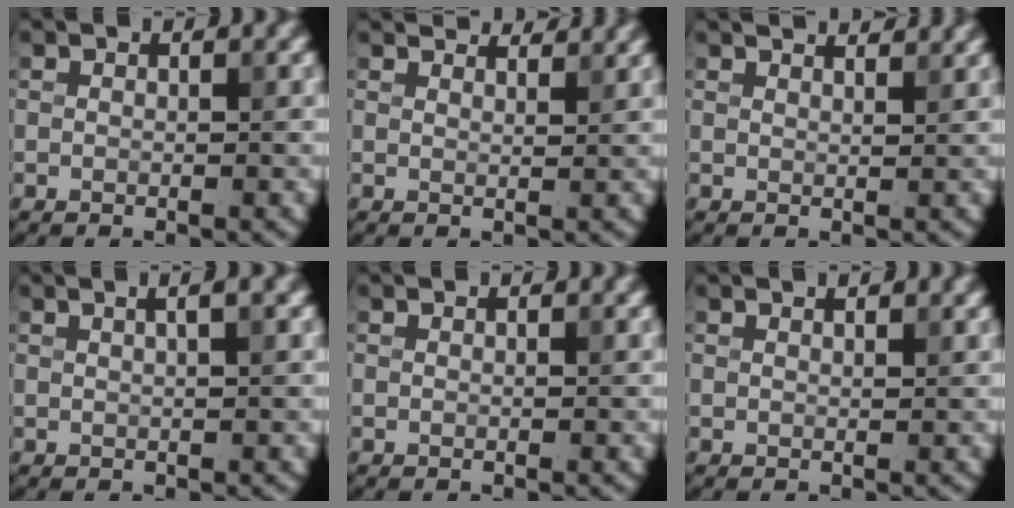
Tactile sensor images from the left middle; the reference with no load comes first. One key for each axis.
{"total": 3.2, "fx": 3.1, "fy": 0.3, "fz": 0.7, "tx": -0.021, "ty": 0.010, "tz": 0.039}
{"total": 2.6, "fx": 2.5, "fy": 0.1, "fz": 0.6, "tx": -0.017, "ty": 0.010, "tz": 0.034}
{"total": 1.4, "fx": 0.8, "fy": -0.1, "fz": 1.2, "tx": -0.019, "ty": 0.008, "tz": 0.017}
{"total": 0.0}
{"total": 0.5, "fx": 0.5, "fy": 0.1, "fz": 0.1, "tx": -0.004, "ty": 0.002, "tz": 0.012}